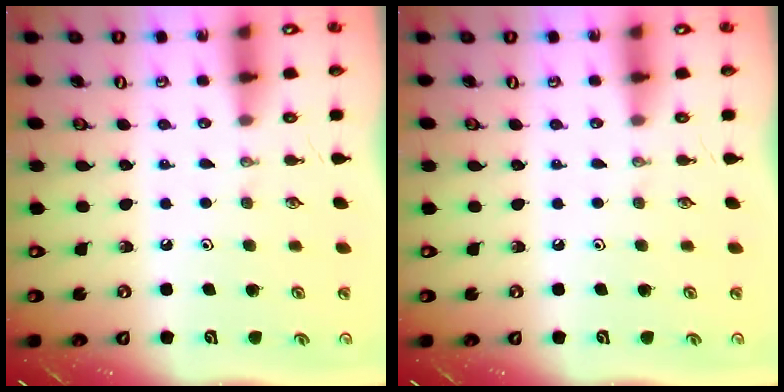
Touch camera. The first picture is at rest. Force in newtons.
{"total": 0.0}